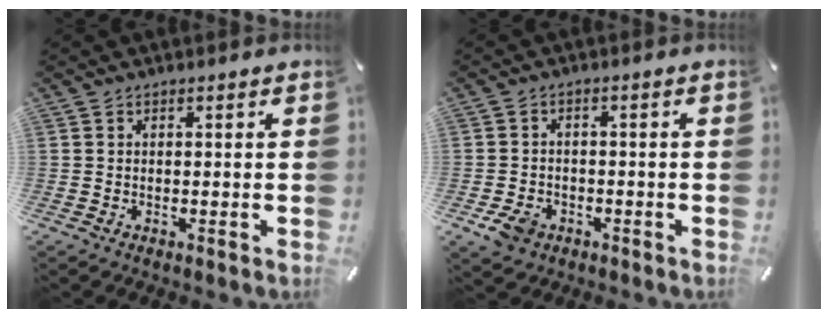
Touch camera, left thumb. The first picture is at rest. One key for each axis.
{"total": 5.1, "fx": -2.6, "fy": 3.8, "fz": 2.2, "tx": -0.053, "ty": 0.010, "tz": -0.049}